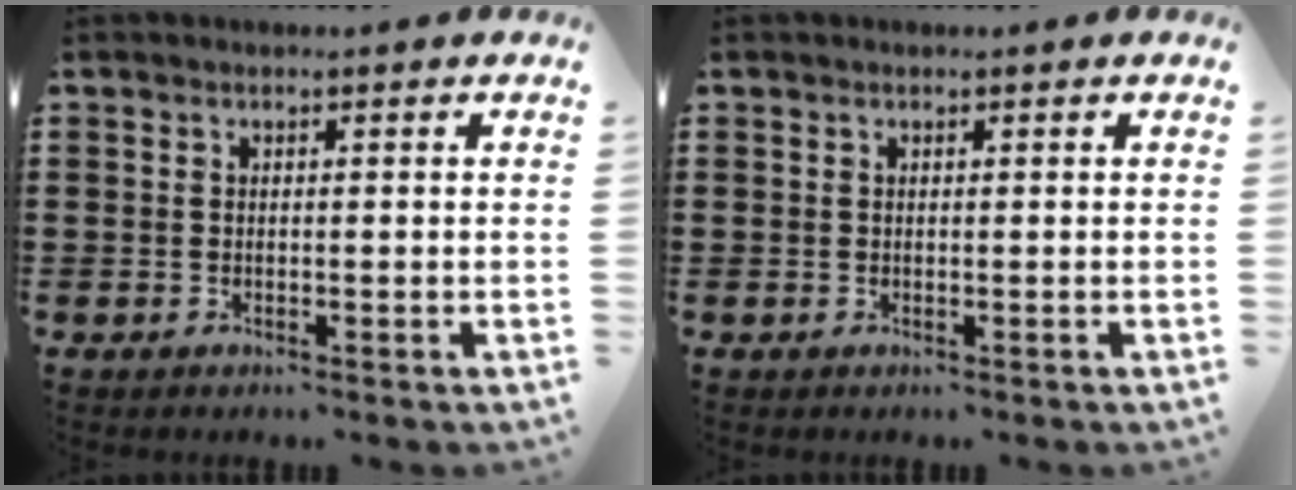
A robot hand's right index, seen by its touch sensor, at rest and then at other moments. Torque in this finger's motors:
{"motor_torque": [0.12, 0.14, 0.00, 0.00]}